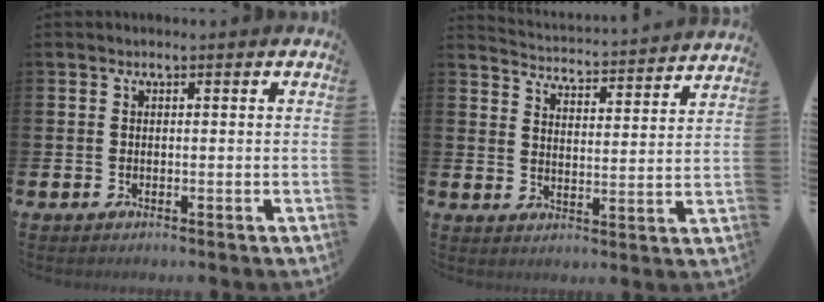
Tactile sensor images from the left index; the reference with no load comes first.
{"total": 4.0, "force": [4.0, 0.1, 0.1], "torque": [-0.021, -0.042, 0.064]}